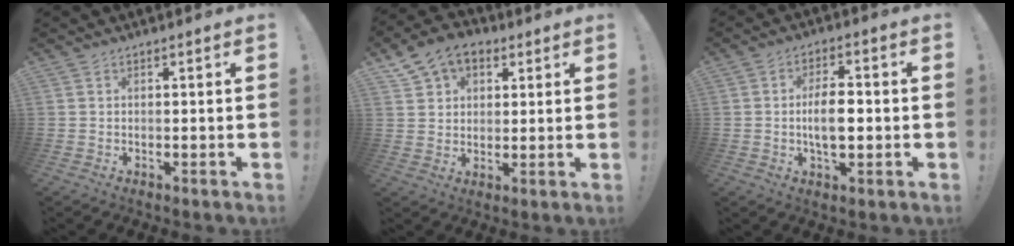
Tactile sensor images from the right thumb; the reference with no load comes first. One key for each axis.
{"total": 9.4, "fx": 5.0, "fy": 7.0, "fz": 3.8, "tx": -0.069, "ty": -0.018, "tz": 0.101}
{"total": 8.5, "fx": -1.0, "fy": 4.0, "fz": 7.4, "tx": -0.130, "ty": 0.000, "tz": -0.025}